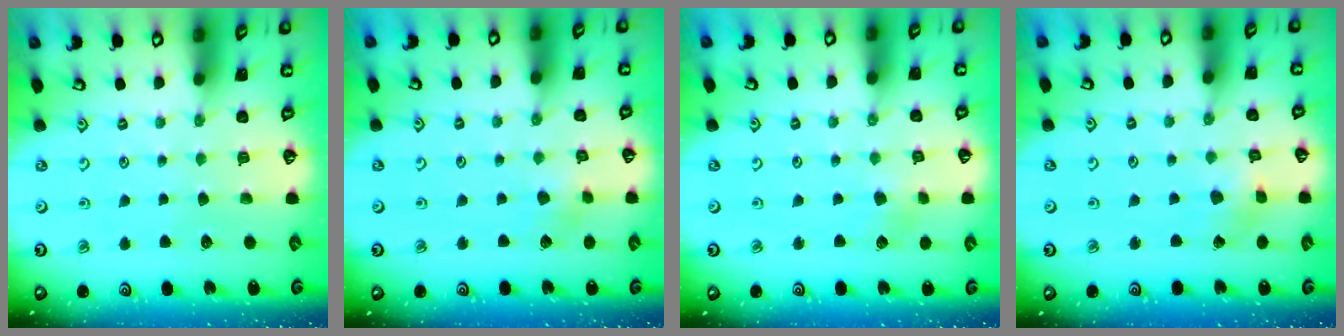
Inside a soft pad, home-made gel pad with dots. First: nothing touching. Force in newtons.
{"total": 2.9, "press": 2.8, "slide": 0.8}
{"total": 2.4, "press": 2.3, "slide": 0.4}
{"total": 3.0, "press": 3.0, "slide": 0.4}